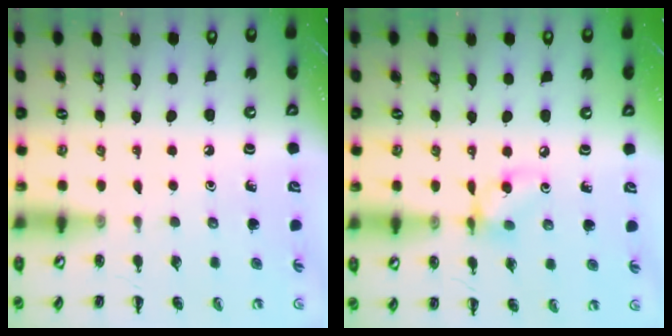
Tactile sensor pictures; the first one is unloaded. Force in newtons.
{"total": 7.4, "press": 7.4, "slide": 0.4}